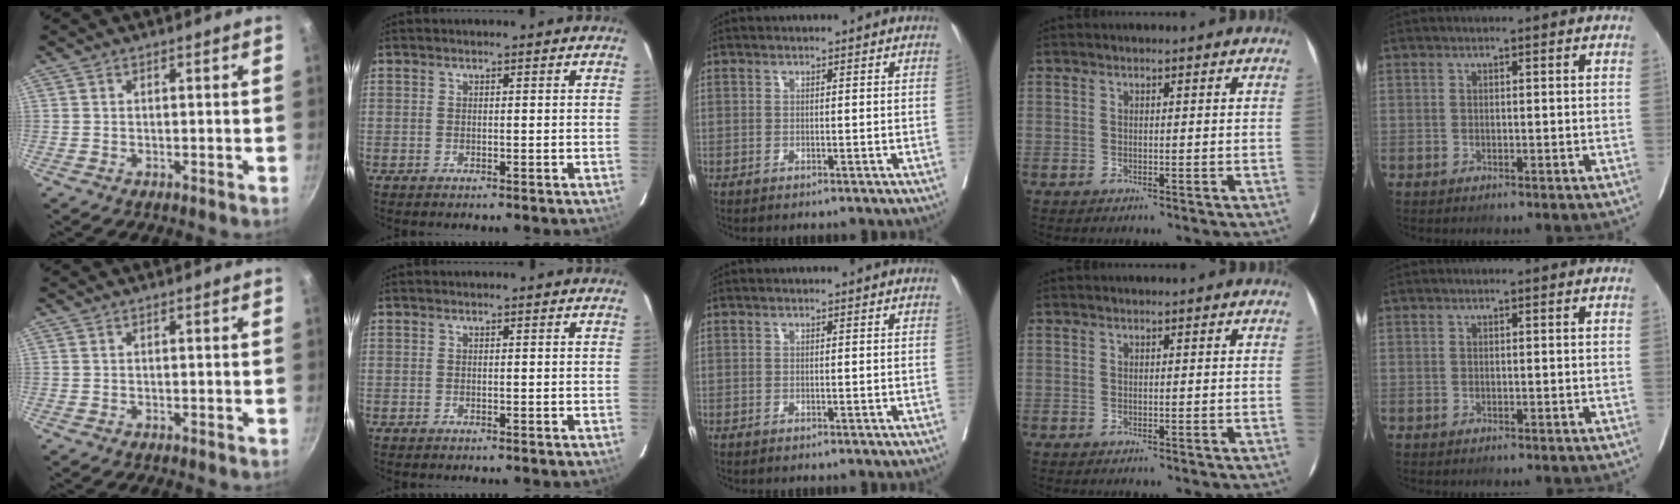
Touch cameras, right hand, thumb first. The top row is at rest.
{}